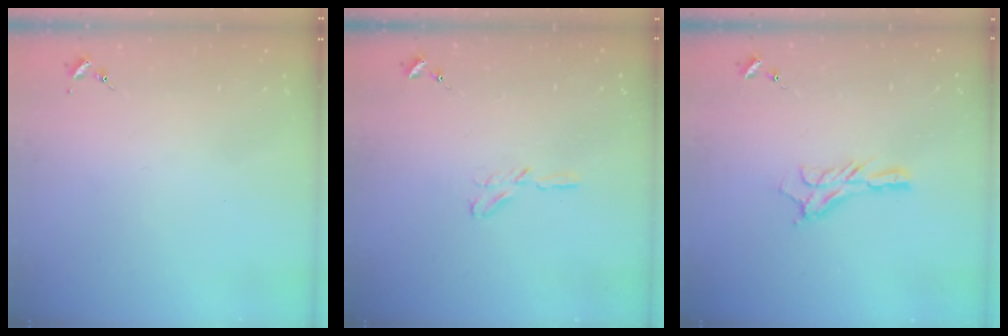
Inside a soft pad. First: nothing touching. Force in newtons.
{"total": 3.8, "press": 3.8, "slide": 0.3}
{"total": 9.5, "press": 9.5, "slide": 0.4}